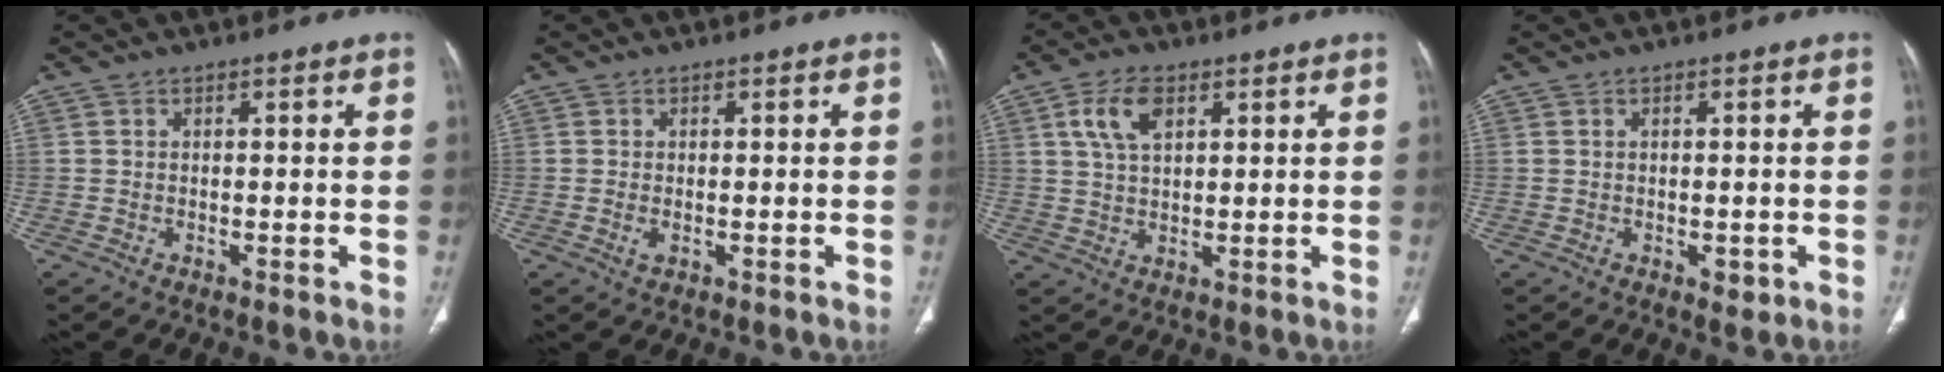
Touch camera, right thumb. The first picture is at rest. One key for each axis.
{"total": 1.3, "fx": -0.3, "fy": 0.7, "fz": 1.0, "tx": -0.023, "ty": -0.004, "tz": -0.004}
{"total": 6.8, "fx": 2.8, "fy": 3.7, "fz": 5.0, "tx": -0.093, "ty": -0.003, "tz": 0.055}
{"total": 1.7, "fx": -0.5, "fy": 1.0, "fz": 1.3, "tx": -0.009, "ty": -0.002, "tz": -0.003}